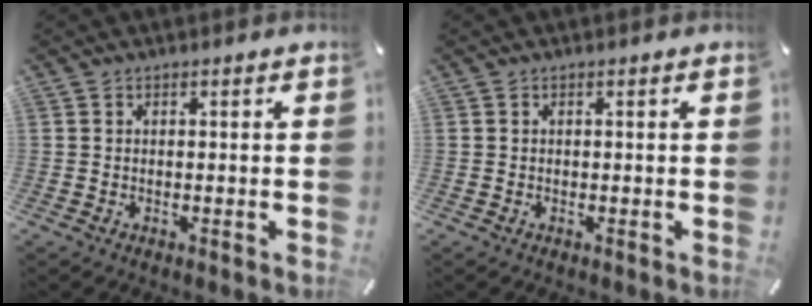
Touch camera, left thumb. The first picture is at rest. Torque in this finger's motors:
{"motor_torque": [0.00, 0.00, 0.00, 0.00, 0.00]}